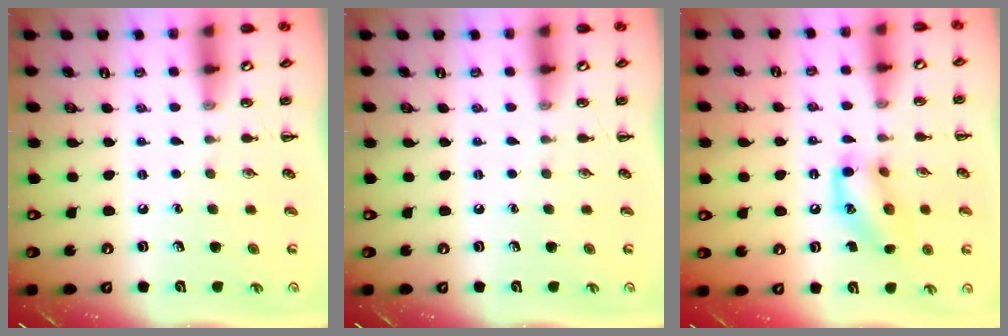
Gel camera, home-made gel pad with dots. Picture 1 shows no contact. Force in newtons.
{"total": 0.0}
{"total": 13.0, "press": 12.8, "slide": 2.2}